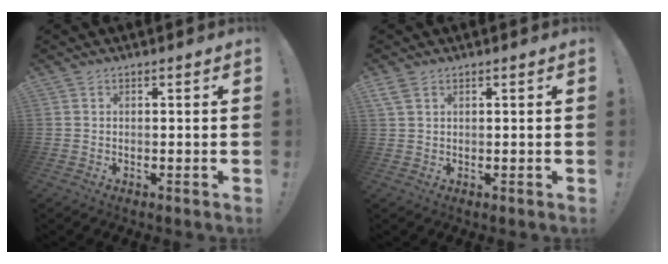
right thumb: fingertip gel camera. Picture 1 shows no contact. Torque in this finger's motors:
{"motor_torque": [-0.32, 0.40, 0.16, -0.19, 0.02]}